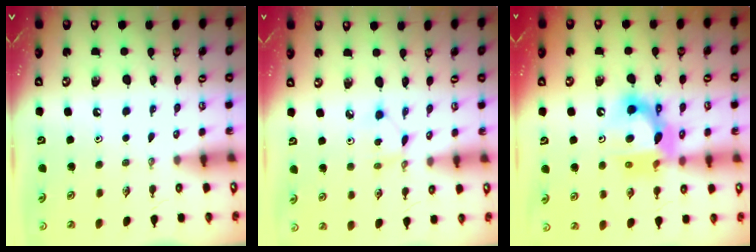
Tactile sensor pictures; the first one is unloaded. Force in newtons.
{"total": 2.4, "press": 2.4, "slide": 0.1}
{"total": 12.3, "press": 12.2, "slide": 1.5}